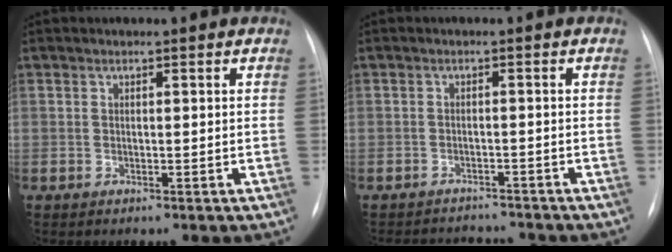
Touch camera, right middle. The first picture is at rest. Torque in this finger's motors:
{"motor_torque": [-0.02, 0.00, -0.01, -0.01]}